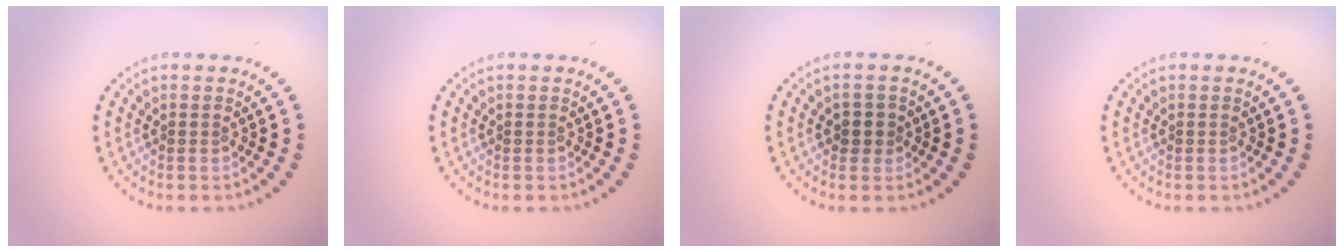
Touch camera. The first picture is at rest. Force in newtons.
{"total": 0.0}
{"total": 1.7, "press": 1.6, "slide": 0.6}
{"total": 0.0}